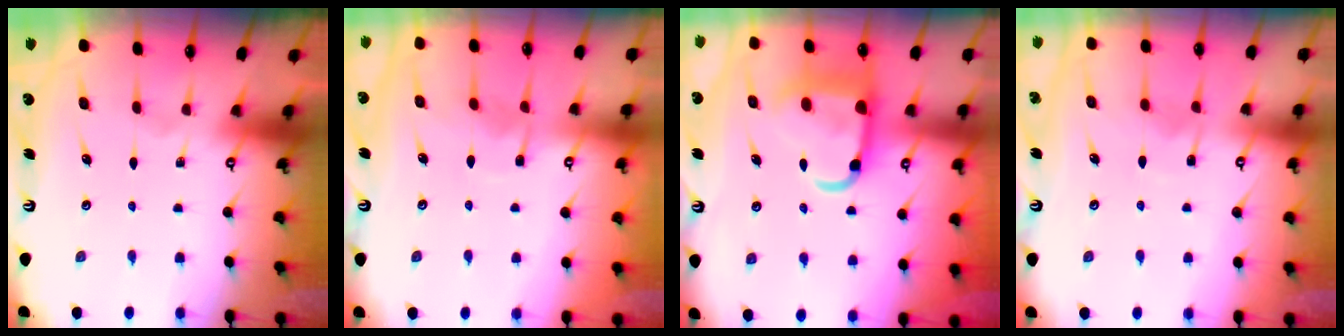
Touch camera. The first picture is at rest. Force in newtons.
{"total": 4.8, "press": 4.8, "slide": 0.5}
{"total": 13.5, "press": 13.4, "slide": 1.8}
{"total": 4.7, "press": 4.7, "slide": 0.6}